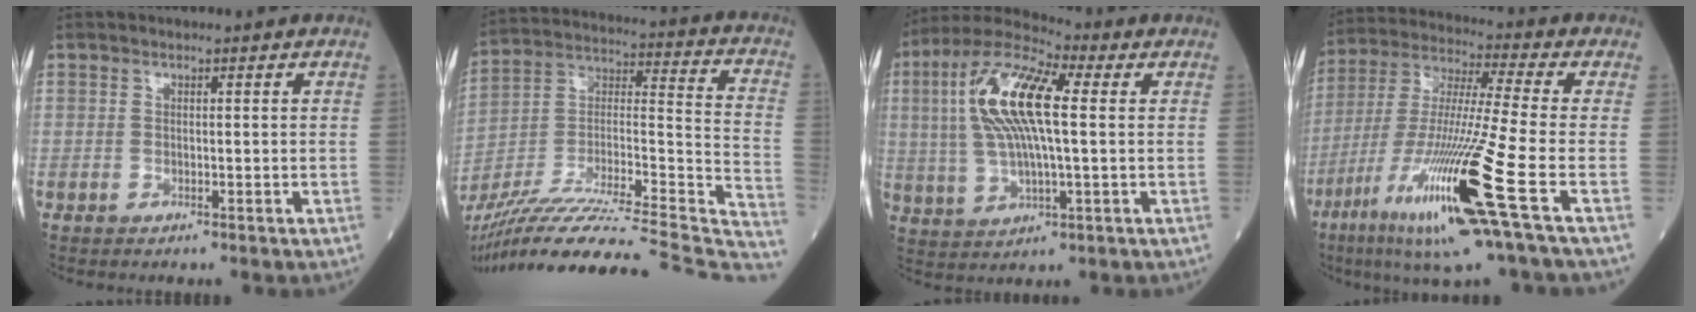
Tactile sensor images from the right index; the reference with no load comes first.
{"total": 34.3, "force": [-29.3, 2.5, 17.6], "torque": [-0.238, -0.018, -0.438]}
{"total": 14.1, "force": [2.5, 3.5, 13.5], "torque": [-0.283, 0.026, 0.043]}
{"total": 19.4, "force": [-8.2, -1.2, 17.6], "torque": [-0.363, -0.043, -0.156]}